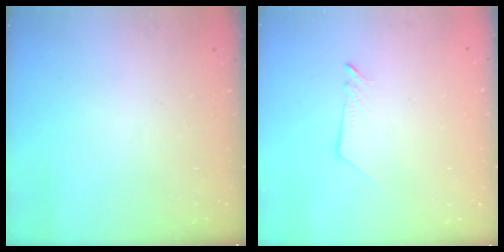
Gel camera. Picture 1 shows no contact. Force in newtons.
{"total": 2.6, "press": 2.6, "slide": 0.3}